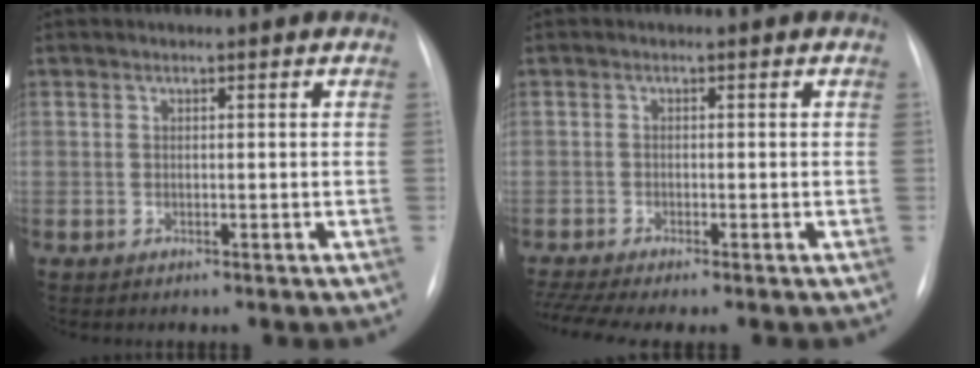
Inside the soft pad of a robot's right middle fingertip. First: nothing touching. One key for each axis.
{"total": 5.1, "fx": -4.0, "fy": 0.2, "fz": 3.1, "tx": -0.067, "ty": -0.007, "tz": -0.070}